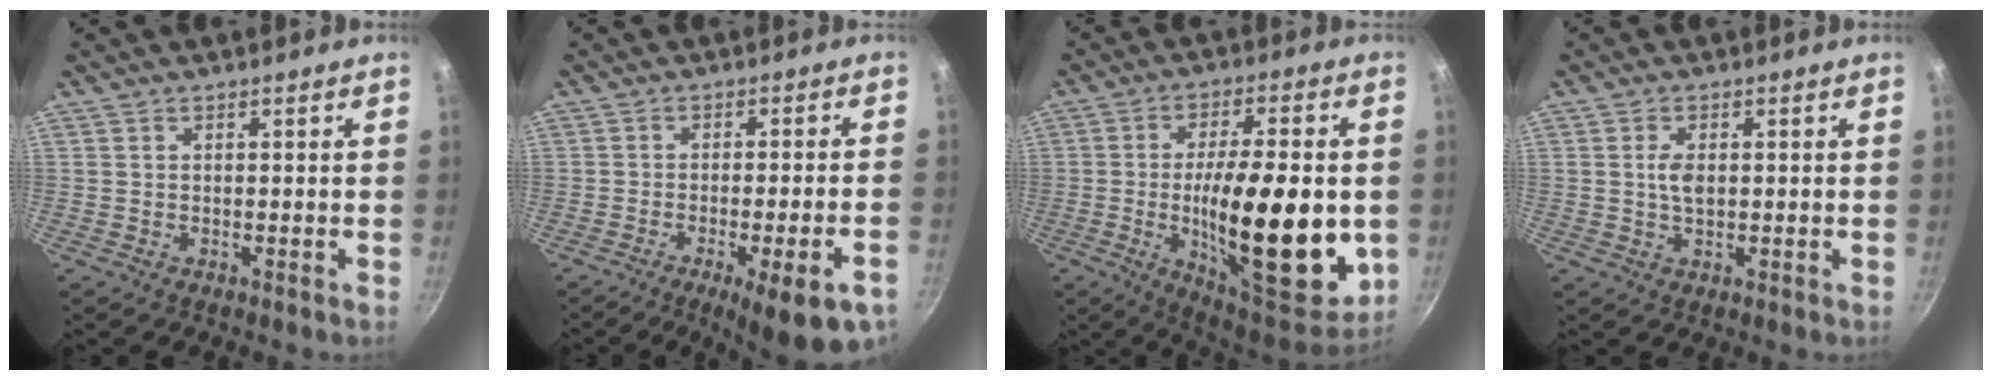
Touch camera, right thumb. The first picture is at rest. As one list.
[{"total": 12.6, "force": [-6.3, 2.8, 10.6], "torque": [-0.131, 0.014, -0.081]}, {"total": 25.5, "force": [-3.0, 9.0, 23.7], "torque": [-0.338, -0.010, -0.044]}, {"total": 3.3, "force": [0.3, 1.8, 2.7], "torque": [-0.042, 0.000, 0.005]}]